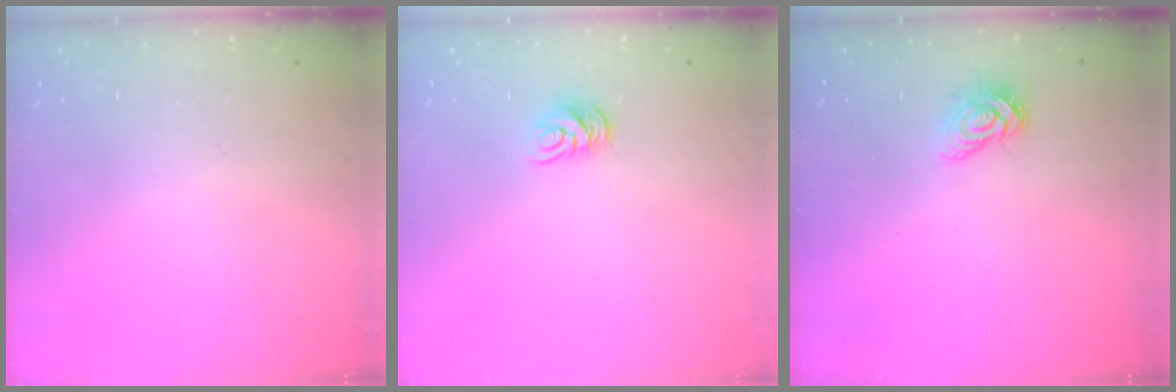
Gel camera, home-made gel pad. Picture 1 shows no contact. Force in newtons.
{"total": 7.5, "press": 7.5, "slide": 0.5}
{"total": 6.4, "press": 6.4, "slide": 0.7}